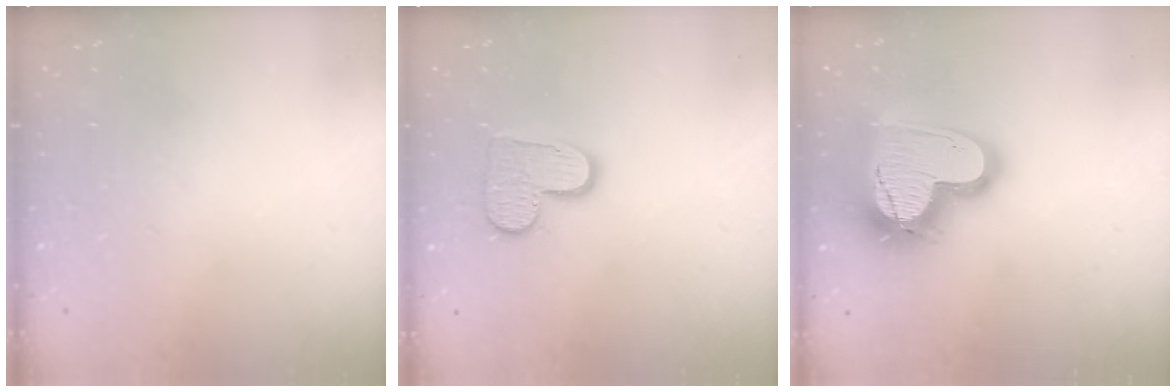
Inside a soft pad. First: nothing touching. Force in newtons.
{"total": 9.9, "press": 9.9, "slide": 0.3}
{"total": 21.6, "press": 21.5, "slide": 1.7}